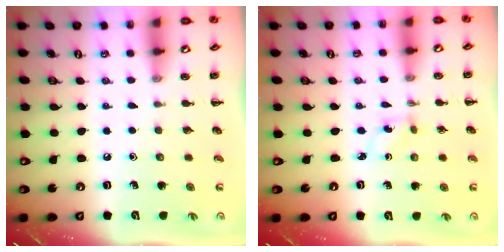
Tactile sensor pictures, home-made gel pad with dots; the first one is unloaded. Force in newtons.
{"total": 1.5, "press": 1.4, "slide": 0.6}